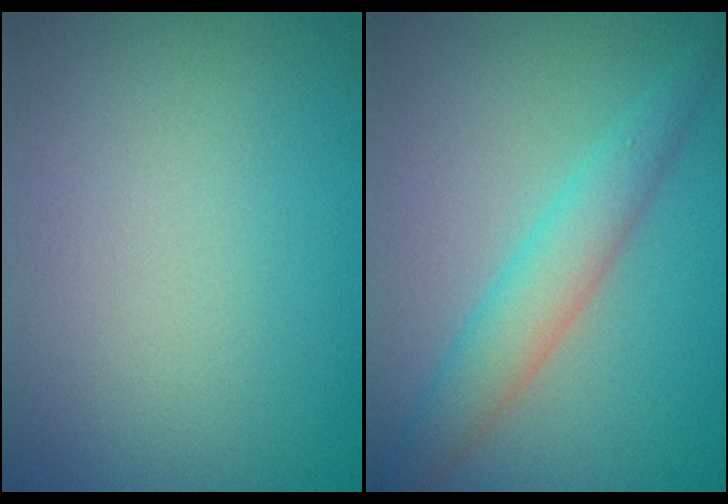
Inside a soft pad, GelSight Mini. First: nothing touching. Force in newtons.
{"total": 3.6, "press": 3.6, "slide": 0.1}